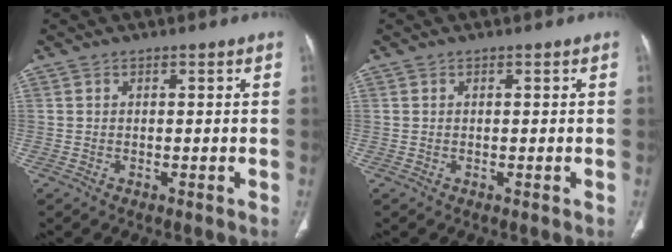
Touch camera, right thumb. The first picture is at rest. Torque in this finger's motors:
{"motor_torque": [0.00, 0.00, 0.00, 0.00, 0.01]}